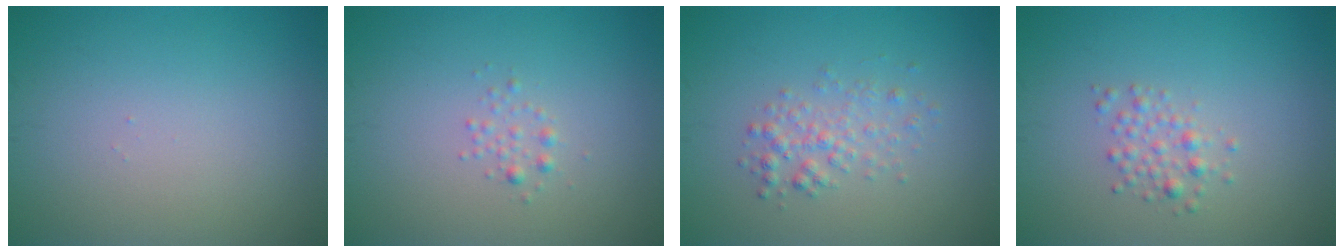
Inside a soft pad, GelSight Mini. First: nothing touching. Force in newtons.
{"total": 0.9, "press": 0.9, "slide": 0.0}
{"total": 2.0, "press": 2.0, "slide": 0.1}
{"total": 1.7, "press": 1.7, "slide": 0.0}